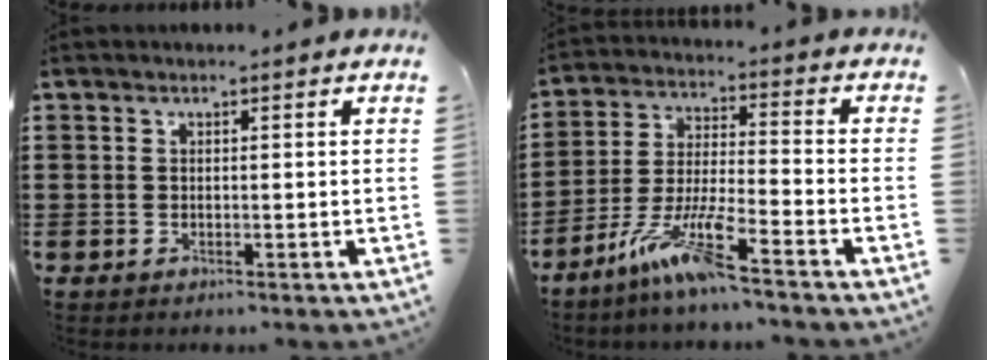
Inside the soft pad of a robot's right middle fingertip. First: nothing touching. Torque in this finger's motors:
{"motor_torque": [1.19, -0.95, 0.26, 0.21]}